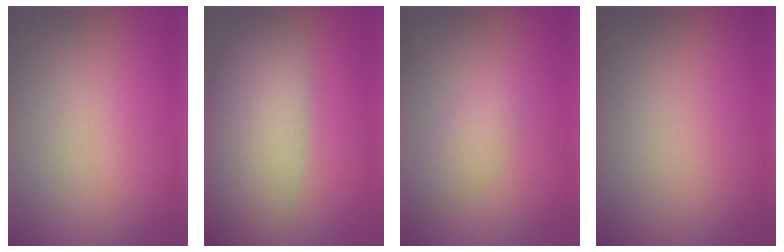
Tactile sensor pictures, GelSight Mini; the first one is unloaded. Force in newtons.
{"total": 9.0, "press": 9.0, "slide": 0.6}
{"total": 2.2, "press": 2.2, "slide": 0.2}
{"total": 0.0}